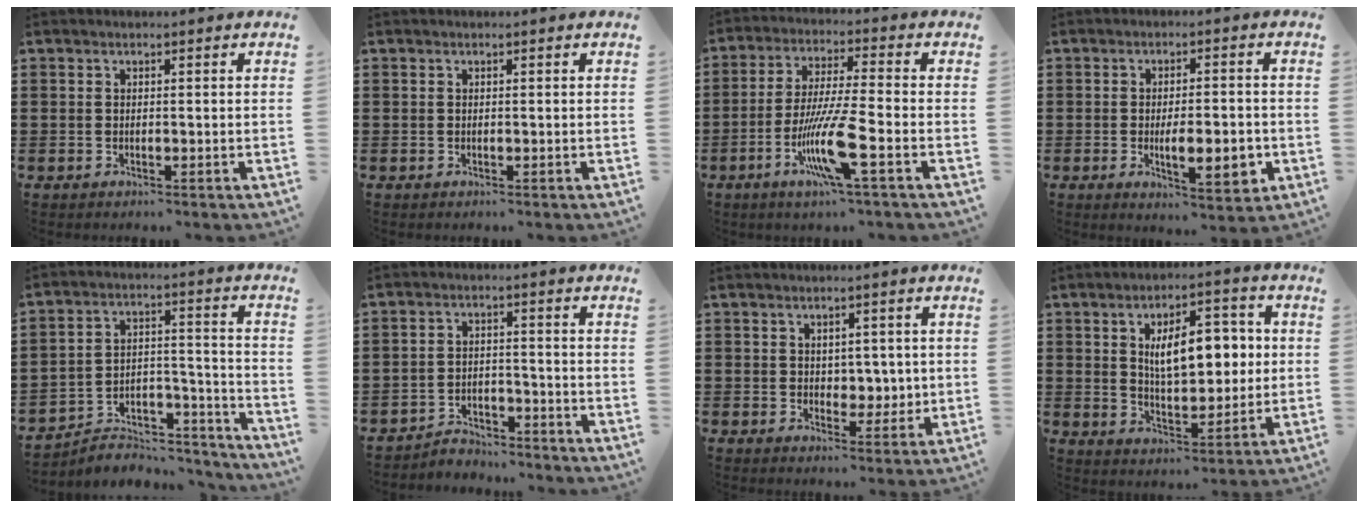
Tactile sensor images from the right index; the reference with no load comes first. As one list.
[{"total": 0.0}, {"total": 10.7, "force": [-4.4, 0.7, 9.7], "torque": [-0.198, -0.014, -0.088]}, {"total": 7.1, "force": [-1.7, 2.4, 6.5], "torque": [-0.092, -0.007, -0.028]}, {"total": 5.0, "force": [-4.5, 2.0, 0.8], "torque": [-0.016, 0.008, -0.090]}, {"total": 3.6, "force": [-3.5, 0.9, 0.2], "torque": [-0.010, 0.006, -0.075]}, {"total": 3.7, "force": [1.2, 3.0, 1.8], "torque": [-0.022, 0.001, 0.015]}, {"total": 10.1, "force": [1.9, 5.0, 8.5], "torque": [-0.137, 0.004, 0.027]}]